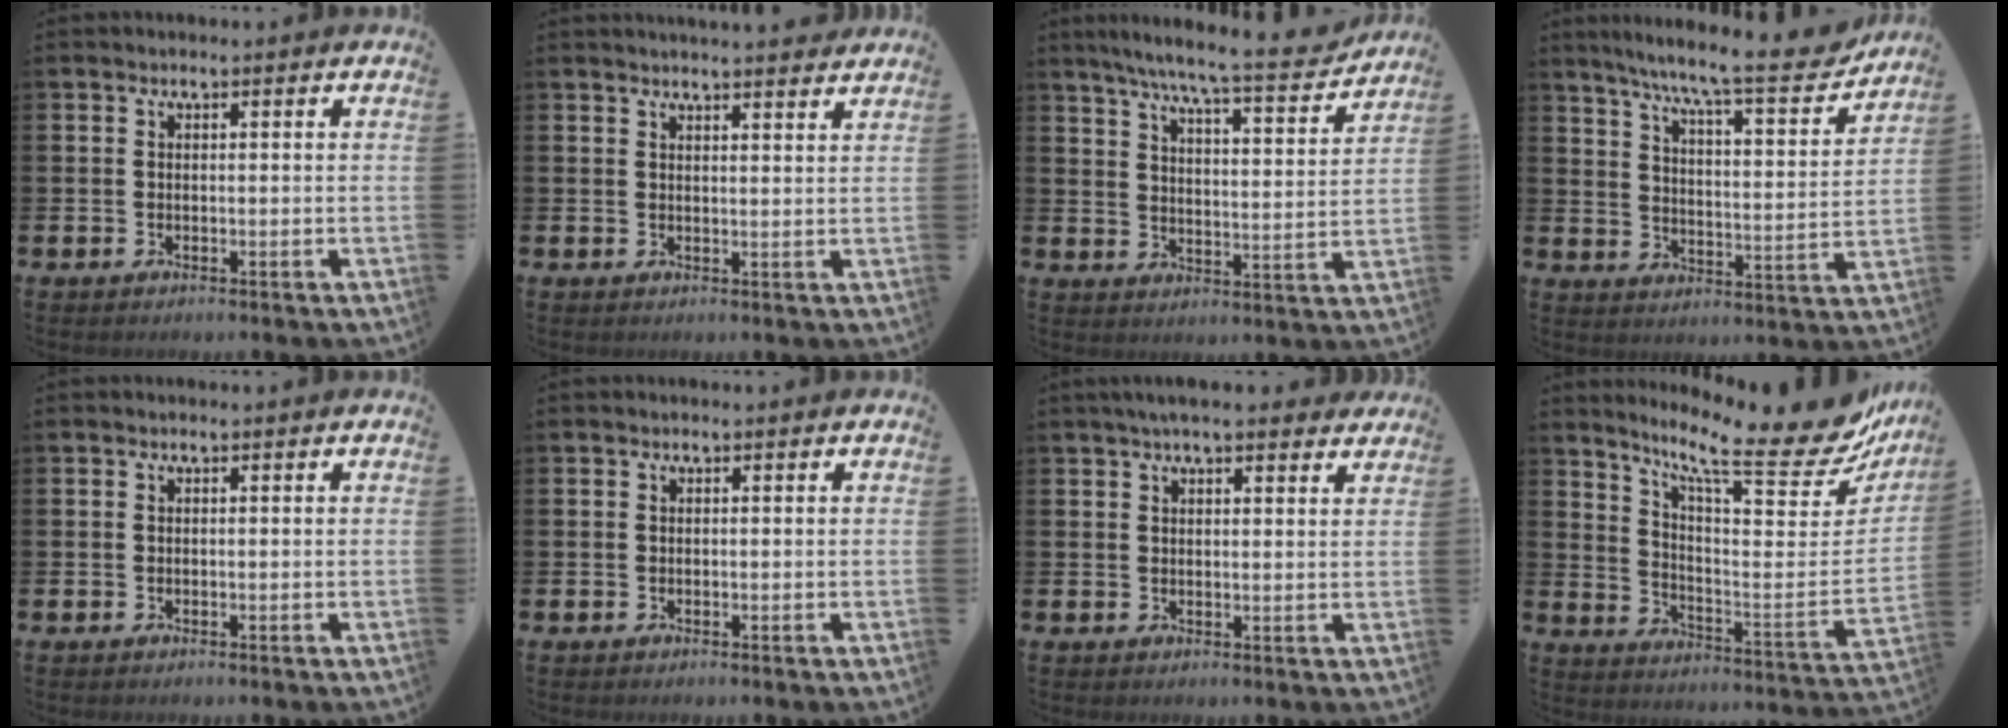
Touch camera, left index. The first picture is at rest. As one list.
[{"total": 2.9, "force": [2.8, -0.3, 0.0], "torque": [-0.004, -0.015, 0.052]}, {"total": 8.4, "force": [7.6, 0.1, 3.6], "torque": [-0.090, -0.048, 0.130]}, {"total": 10.4, "force": [9.0, 0.9, 5.2], "torque": [-0.120, -0.058, 0.148]}, {"total": 0.0}, {"total": 0.0}, {"total": 3.9, "force": [3.5, 0.8, 1.6], "torque": [-0.038, -0.006, 0.063]}, {"total": 13.3, "force": [10.5, 2.8, 7.6], "torque": [-0.143, -0.082, 0.166]}]